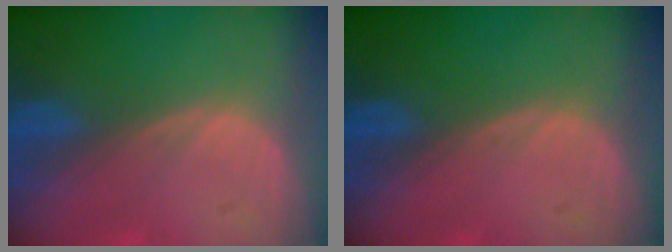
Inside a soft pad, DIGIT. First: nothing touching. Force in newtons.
{"total": 0.0}